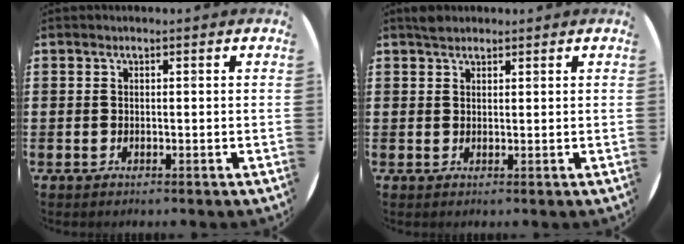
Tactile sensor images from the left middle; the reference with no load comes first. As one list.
[{"total": 1.4, "force": [1.3, 0.5, 0.2], "torque": [0.003, 0.001, 0.023]}]